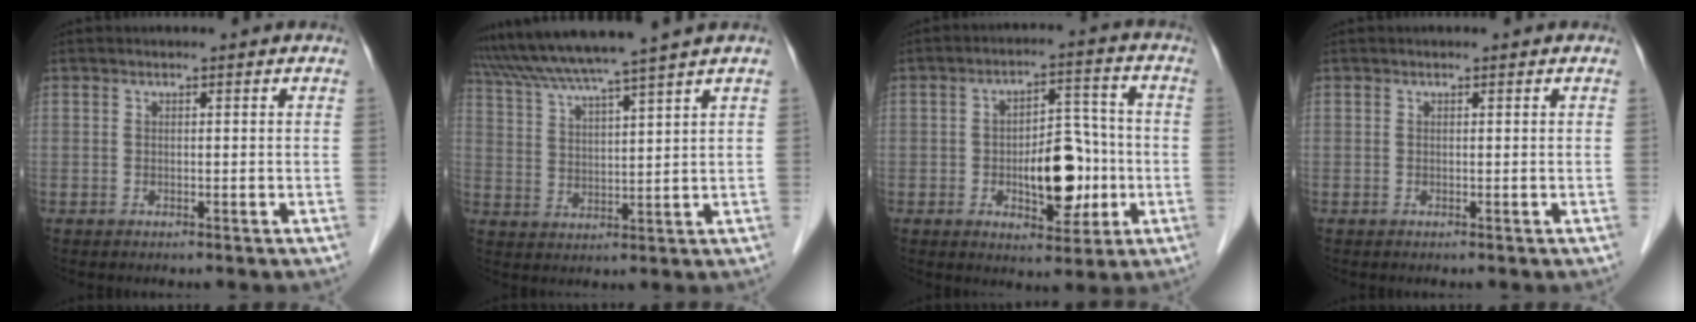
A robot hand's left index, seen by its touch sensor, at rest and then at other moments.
{"total": 12.2, "force": [10.5, -2.4, 5.7], "torque": [-0.103, 0.003, 0.176]}
{"total": 9.6, "force": [-2.1, 4.6, 8.2], "torque": [-0.123, 0.018, -0.026]}
{"total": 0.5, "force": [0.5, 0.1, 0.1], "torque": [-0.004, 0.010, 0.008]}